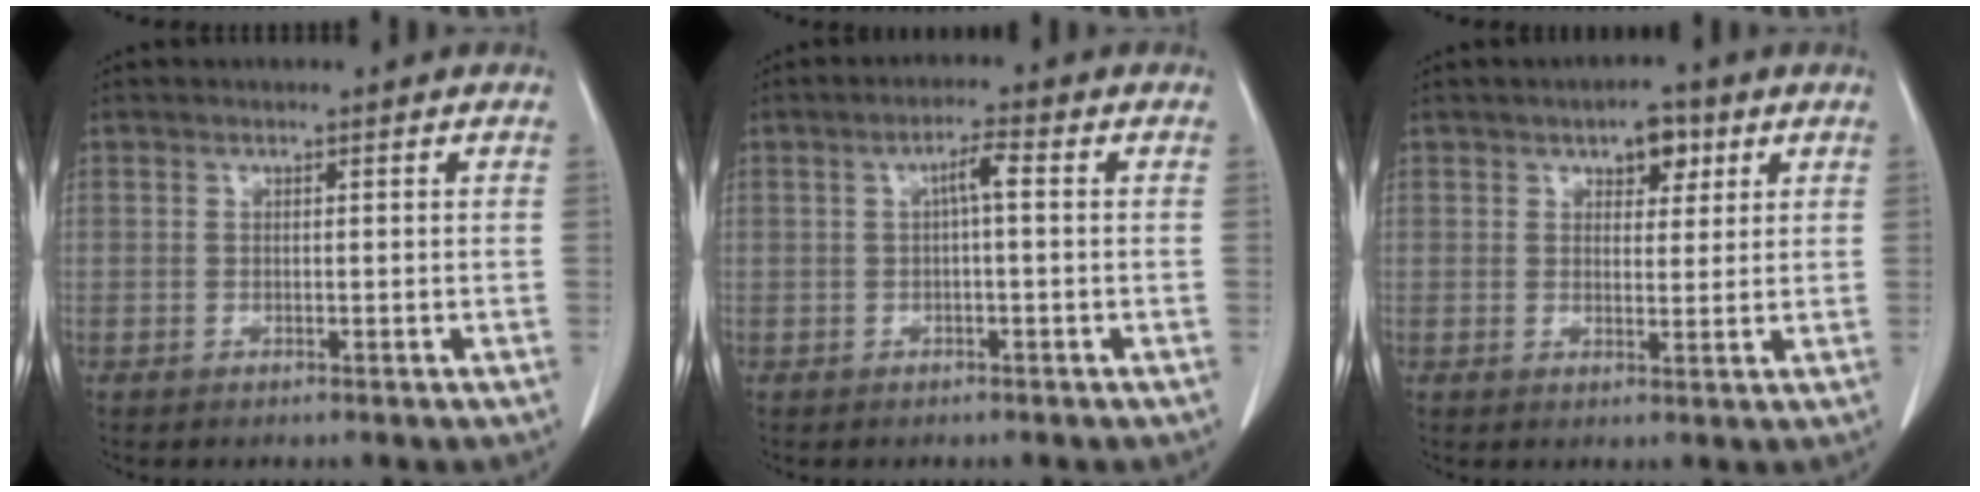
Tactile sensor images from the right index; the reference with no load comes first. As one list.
[{"total": 3.0, "force": [0.5, 0.3, 2.9], "torque": [-0.053, 0.009, 0.008]}, {"total": 4.5, "force": [2.5, 2.3, 3.0], "torque": [-0.039, 0.007, 0.035]}]